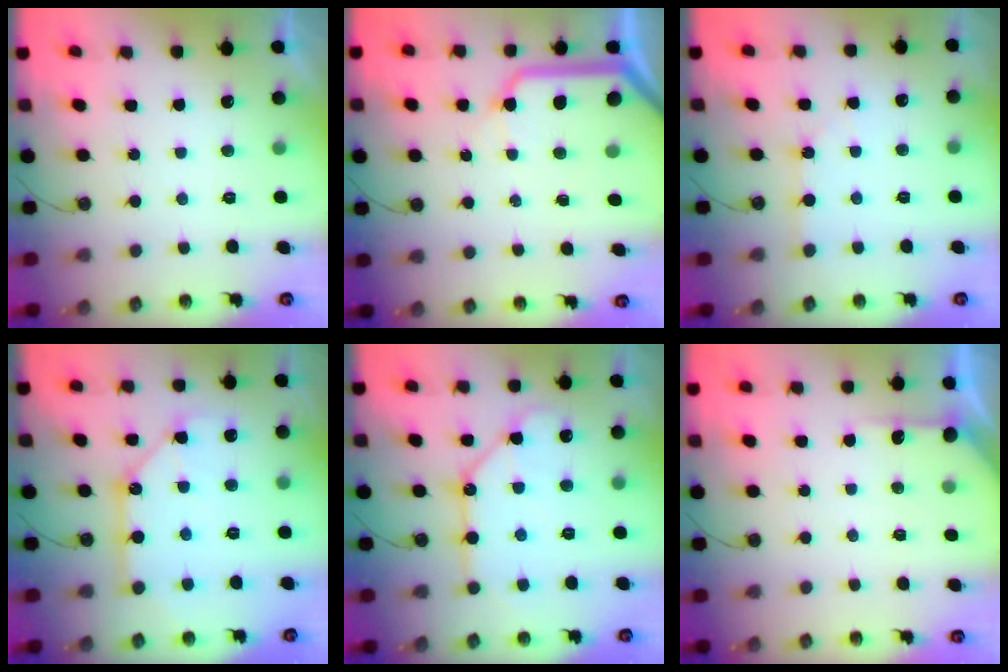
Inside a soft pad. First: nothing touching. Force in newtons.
{"total": 11.9, "press": 11.8, "slide": 1.9}
{"total": 1.5, "press": 1.5, "slide": 0.3}
{"total": 12.1, "press": 12.0, "slide": 1.3}
{"total": 13.1, "press": 13.1, "slide": 1.5}
{"total": 4.4, "press": 4.3, "slide": 0.5}